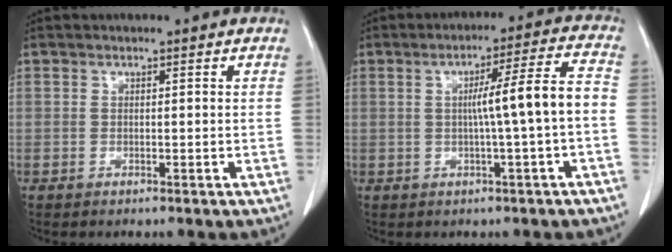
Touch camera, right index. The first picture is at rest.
{"total": 8.3, "force": [-0.9, -0.9, 8.2], "torque": [-0.123, 0.017, -0.010]}